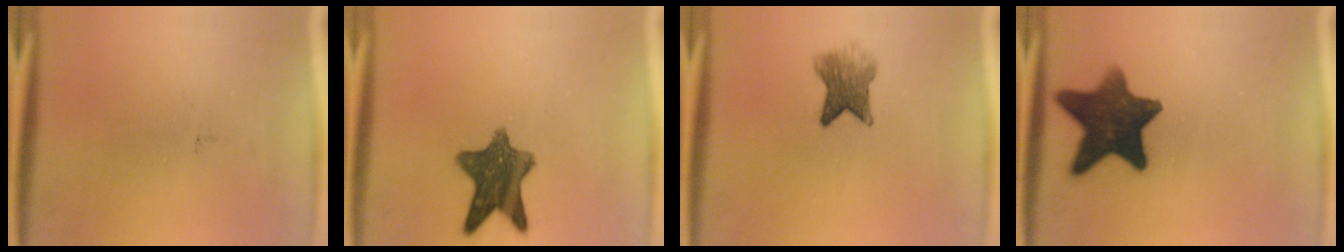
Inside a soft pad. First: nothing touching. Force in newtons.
{"total": 10.6}
{"total": 4.8}
{"total": 12.4}